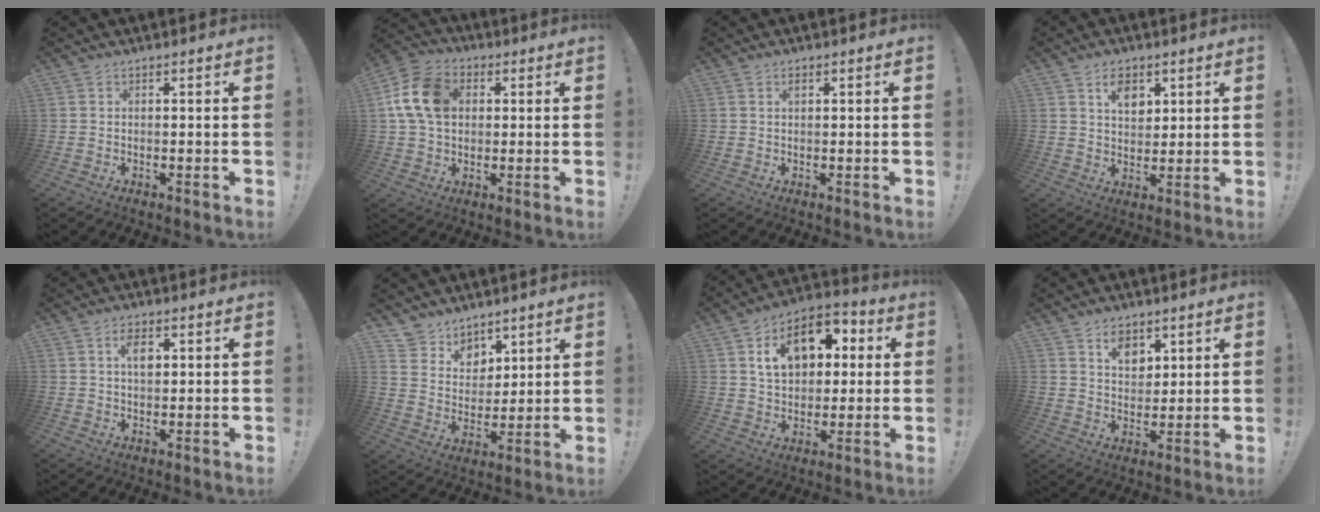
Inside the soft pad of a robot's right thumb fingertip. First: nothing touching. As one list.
[{"total": 14.2, "force": [2.8, 10.8, 8.9], "torque": [-0.155, 0.005, 0.057]}, {"total": 1.0, "force": [0.6, 0.5, 0.6], "torque": [-0.006, -0.002, 0.010]}, {"total": 7.2, "force": [3.5, 4.8, 4.0], "torque": [-0.057, -0.012, 0.062]}, {"total": 4.8, "force": [1.3, 2.6, 3.8], "torque": [-0.059, 0.001, 0.018]}, {"total": 8.9, "force": [7.0, 5.5, 0.5], "torque": [-0.018, -0.067, 0.140]}, {"total": 15.9, "force": [5.3, 10.9, 10.2], "torque": [-0.151, -0.007, 0.098]}, {"total": 7.1, "force": [4.4, 4.7, 3.1], "torque": [-0.037, -0.029, 0.077]}]